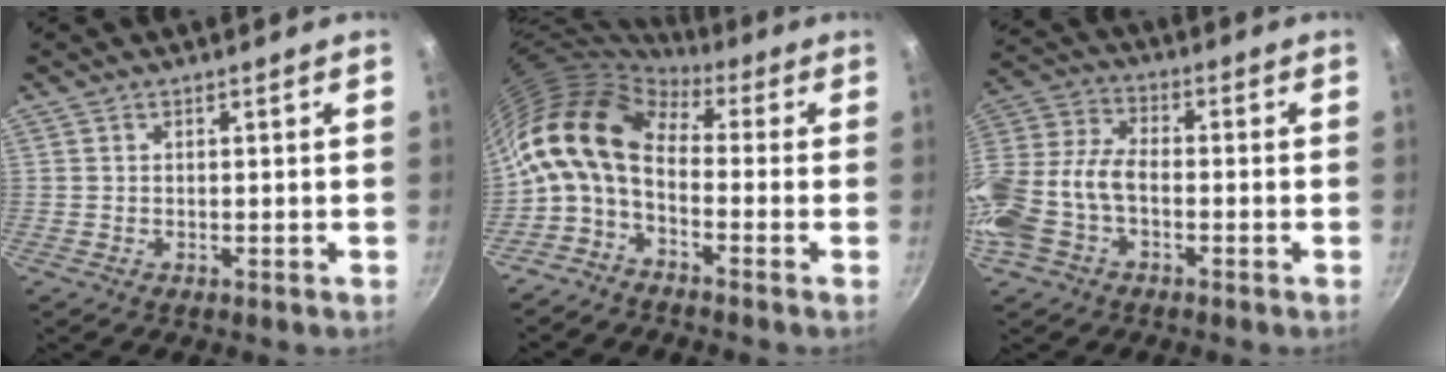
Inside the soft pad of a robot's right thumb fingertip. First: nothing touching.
{"total": 11.7, "force": [0.2, 6.8, 9.5], "torque": [-0.172, 0.022, -0.016]}
{"total": 12.6, "force": [-4.1, 7.8, 9.0], "torque": [-0.197, 0.036, -0.096]}